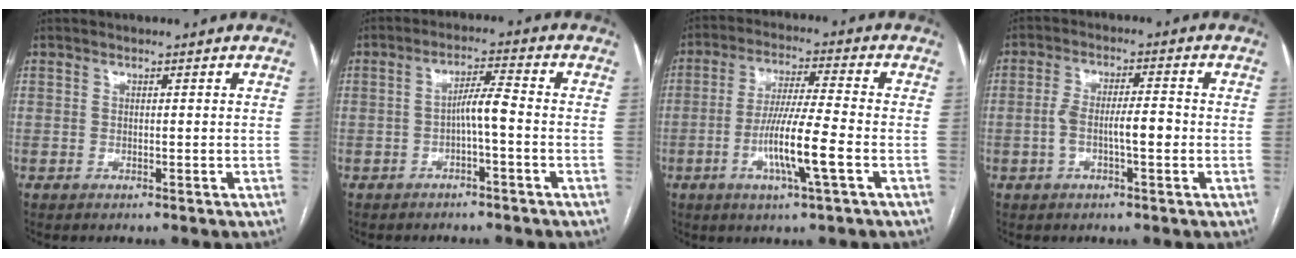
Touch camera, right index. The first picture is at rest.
{"total": 4.1, "force": [-1.2, 0.2, 3.9], "torque": [-0.066, 0.013, -0.019]}
{"total": 10.0, "force": [-3.2, 0.0, 9.5], "torque": [-0.182, -0.007, -0.063]}
{"total": 5.9, "force": [-1.3, 1.3, 5.6], "torque": [-0.107, 0.018, -0.020]}